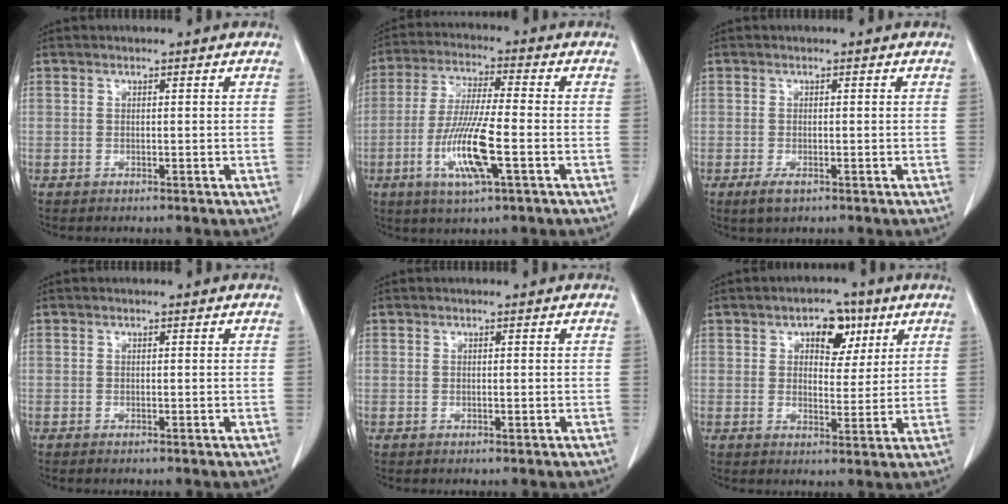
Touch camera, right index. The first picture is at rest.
{"total": 12.0, "force": [-3.9, 1.3, 11.3], "torque": [-0.229, -0.016, -0.073]}
{"total": 3.0, "force": [-1.4, 1.5, 2.2], "torque": [-0.043, -0.003, -0.019]}
{"total": 0.7, "force": [-0.3, 0.4, 0.6], "torque": [-0.015, -0.001, -0.003]}
{"total": 0.8, "force": [-0.1, 0.4, 0.6], "torque": [-0.019, 0.001, 0.001]}
{"total": 7.7, "force": [3.5, 4.6, 5.1], "torque": [-0.076, 0.021, 0.058]}